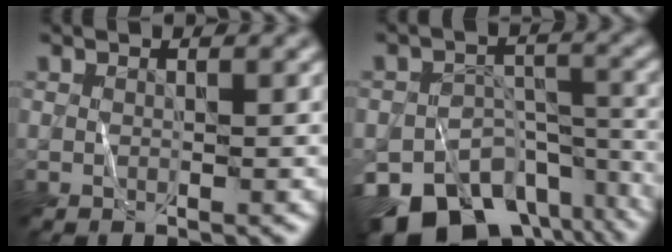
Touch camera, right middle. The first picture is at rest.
{"total": 16.2, "force": [-11.3, 9.6, 6.4], "torque": [-0.119, -0.034, -0.134]}